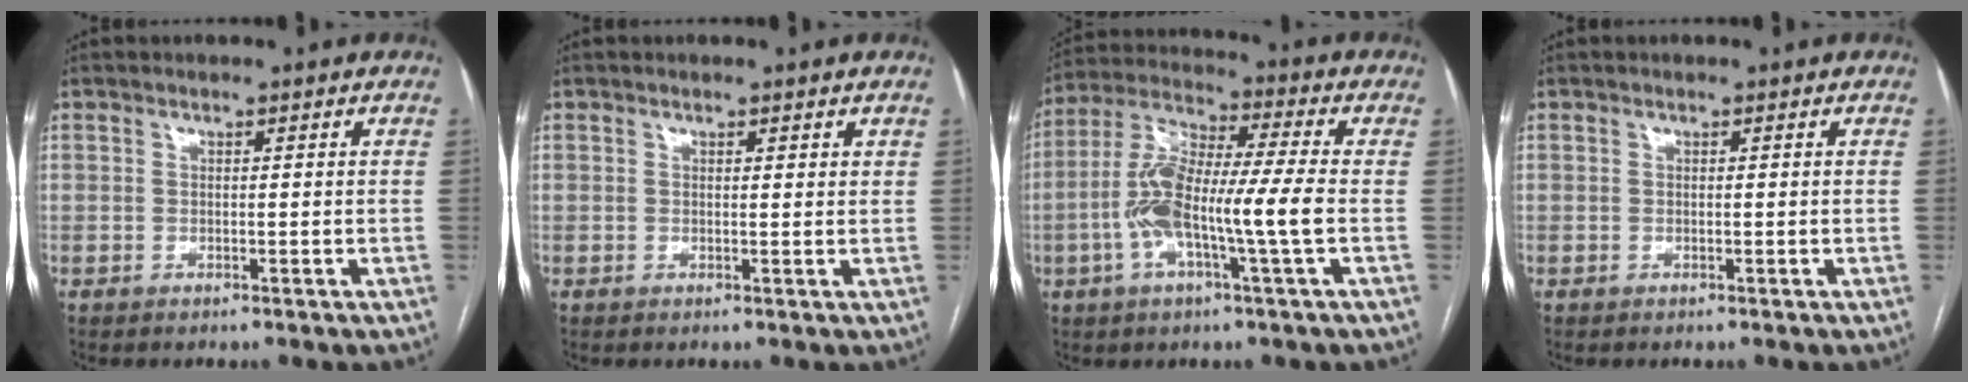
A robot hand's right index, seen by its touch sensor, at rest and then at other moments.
{"total": 1.0, "force": [0.7, 0.3, 0.6], "torque": [-0.012, 0.000, 0.009]}
{"total": 13.0, "force": [-2.7, 0.8, 12.6], "torque": [-0.259, 0.010, -0.059]}
{"total": 0.0}